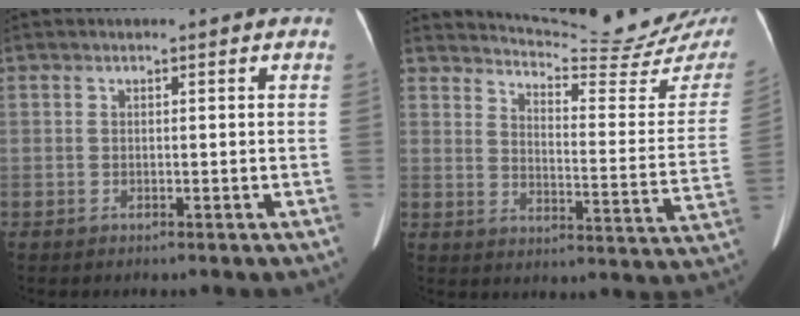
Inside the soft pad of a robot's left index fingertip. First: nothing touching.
{"total": 20.7, "force": [19.9, 0.1, 5.5], "torque": [-0.087, -0.116, 0.238]}